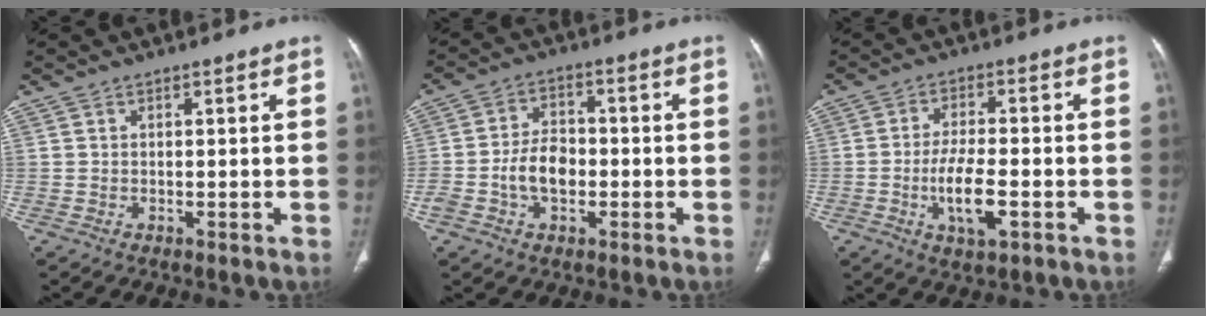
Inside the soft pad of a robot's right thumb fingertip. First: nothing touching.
{"total": 7.3, "force": [-1.8, 4.9, 5.2], "torque": [-0.085, 0.021, -0.037]}
{"total": 8.1, "force": [-2.6, 3.0, 7.0], "torque": [-0.130, 0.007, -0.045]}